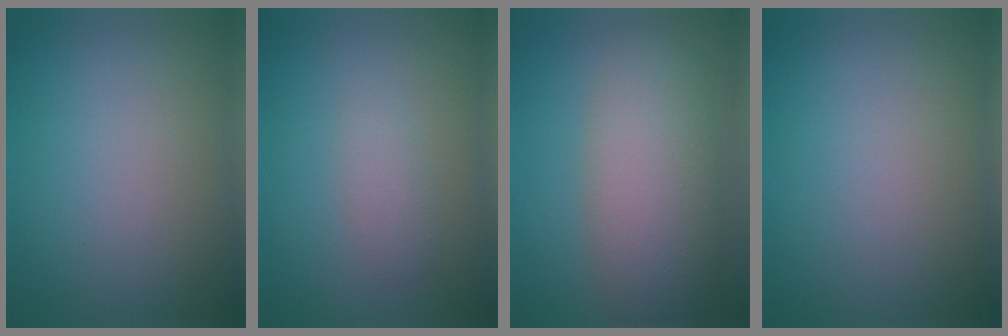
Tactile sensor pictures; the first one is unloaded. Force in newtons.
{"total": 1.7, "press": 1.7, "slide": 0.1}
{"total": 7.7, "press": 7.6, "slide": 0.4}
{"total": 0.0}